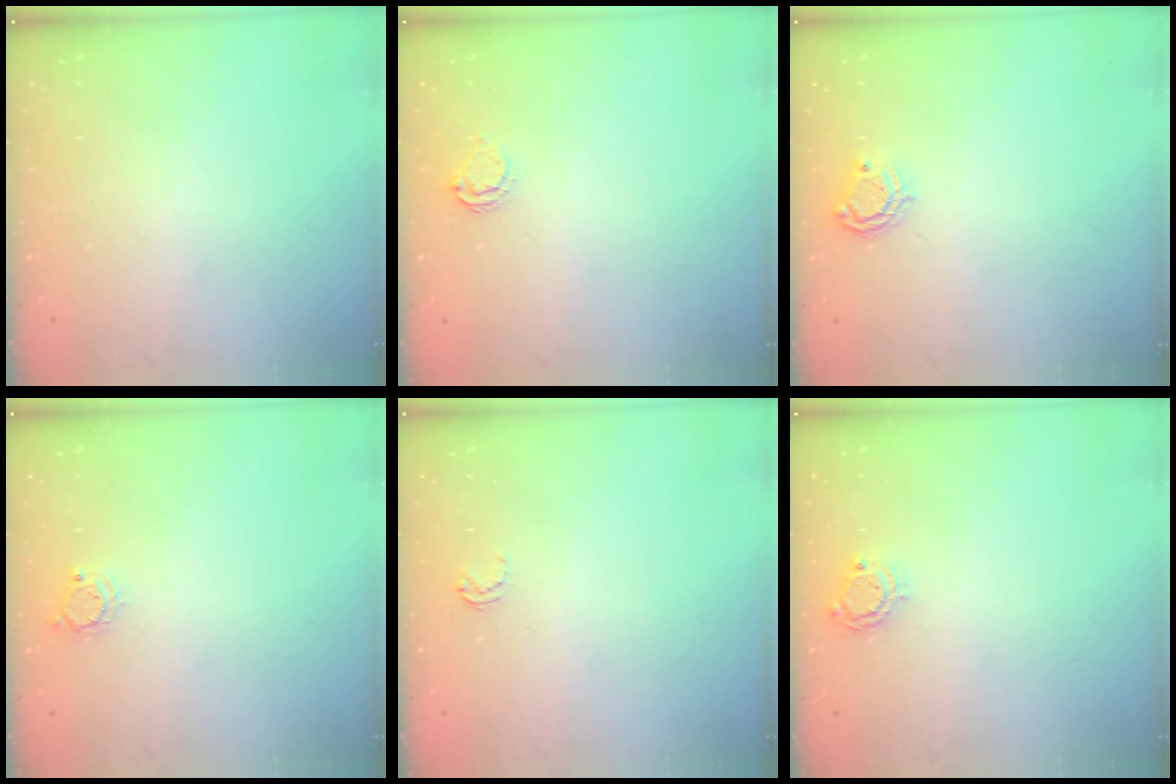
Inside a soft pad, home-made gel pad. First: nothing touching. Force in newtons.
{"total": 5.5, "press": 5.5, "slide": 0.4}
{"total": 4.9, "press": 4.9, "slide": 0.5}
{"total": 4.8, "press": 4.8, "slide": 0.4}
{"total": 3.5, "press": 3.5, "slide": 0.2}
{"total": 4.8, "press": 4.8, "slide": 0.2}